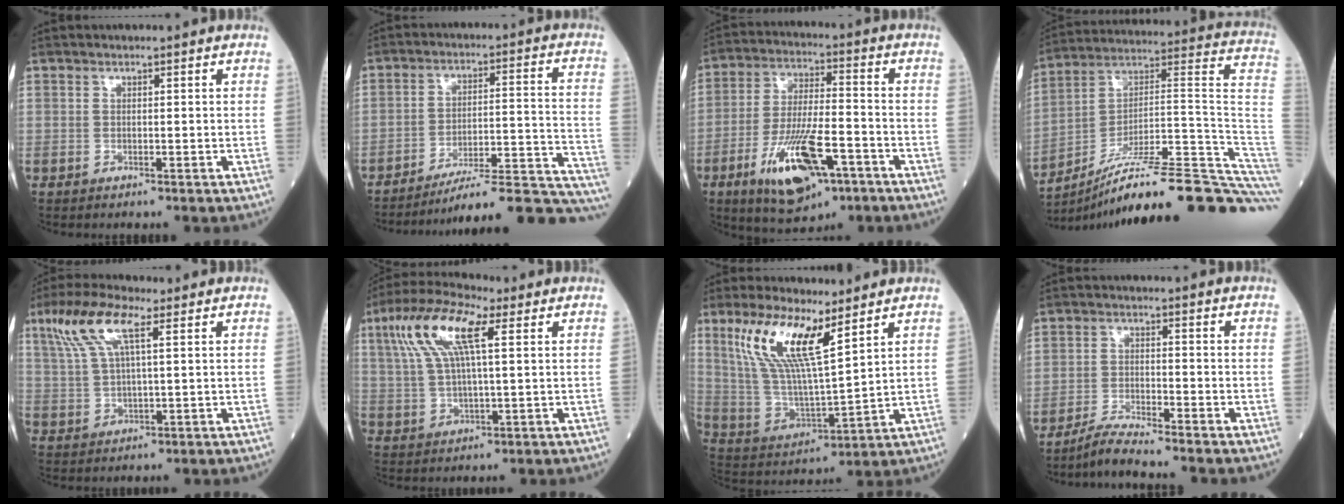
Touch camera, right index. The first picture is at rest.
{"total": 23.0, "force": [-21.5, 0.2, 8.2], "torque": [-0.038, 0.015, -0.290]}
{"total": 14.6, "force": [-6.8, 4.5, 12.1], "torque": [-0.232, -0.011, -0.108]}
{"total": 28.5, "force": [-21.9, 0.9, 18.2], "torque": [-0.160, 0.034, -0.329]}
{"total": 9.2, "force": [4.6, 2.0, 7.7], "torque": [-0.172, 0.022, 0.094]}
{"total": 11.9, "force": [4.7, 2.8, 10.6], "torque": [-0.229, 0.028, 0.089]}
{"total": 14.2, "force": [7.8, 2.8, 11.5], "torque": [-0.245, 0.005, 0.157]}
{"total": 4.6, "force": [-4.2, -1.1, 1.6], "torque": [-0.036, -0.022, -0.082]}